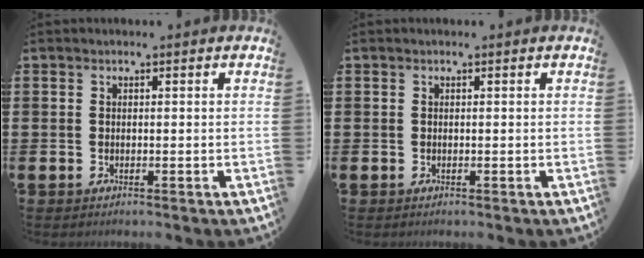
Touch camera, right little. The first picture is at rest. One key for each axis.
{"total": 0.0}